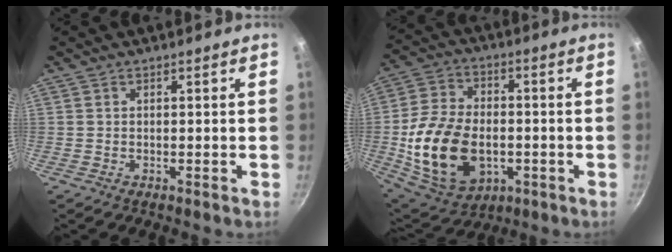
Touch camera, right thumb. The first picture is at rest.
{"total": 20.0, "force": [-3.6, 13.2, 14.6], "torque": [-0.265, 0.014, -0.049]}